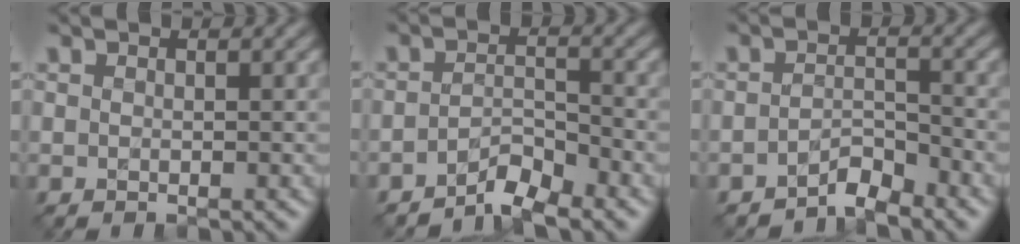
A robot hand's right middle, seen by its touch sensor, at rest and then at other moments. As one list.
[{"total": 3.0, "force": [-2.5, 0.6, 1.5], "torque": [-0.024, 0.008, -0.050]}, {"total": 2.5, "force": [-2.2, 0.6, 1.0], "torque": [-0.015, 0.010, -0.042]}]